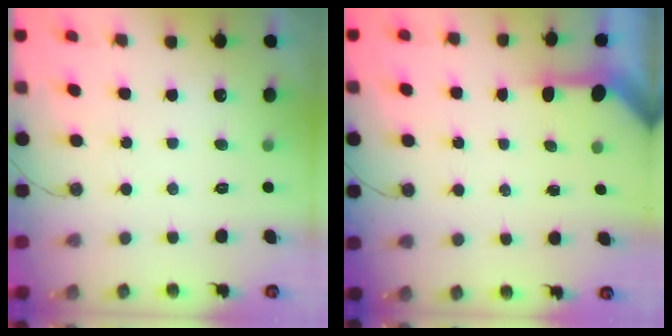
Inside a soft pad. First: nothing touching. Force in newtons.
{"total": 3.1, "press": 3.1, "slide": 0.3}